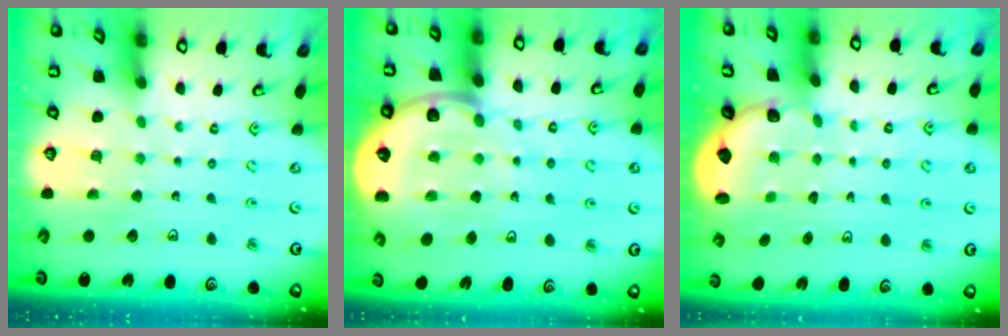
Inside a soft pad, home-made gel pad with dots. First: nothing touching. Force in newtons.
{"total": 10.4, "press": 10.4, "slide": 1.2}
{"total": 2.8, "press": 2.2, "slide": 1.8}